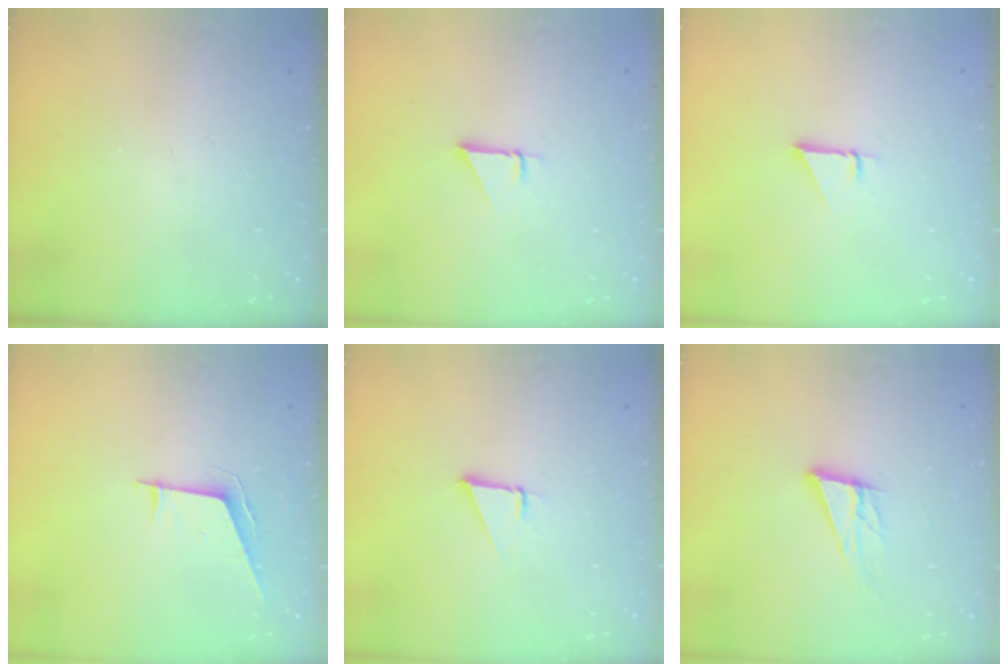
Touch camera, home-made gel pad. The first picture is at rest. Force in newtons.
{"total": 1.0, "press": 1.0, "slide": 0.1}
{"total": 1.0, "press": 1.0, "slide": 0.1}
{"total": 6.6, "press": 6.2, "slide": 2.4}
{"total": 1.9, "press": 1.9, "slide": 0.0}
{"total": 12.2, "press": 11.7, "slide": 3.4}